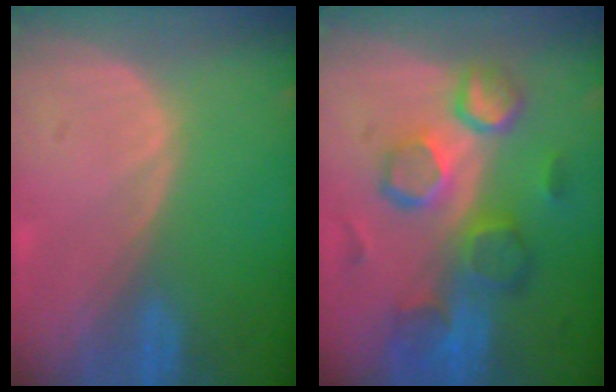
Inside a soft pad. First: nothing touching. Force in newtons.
{"total": 10.6, "press": 9.2, "slide": 5.2}